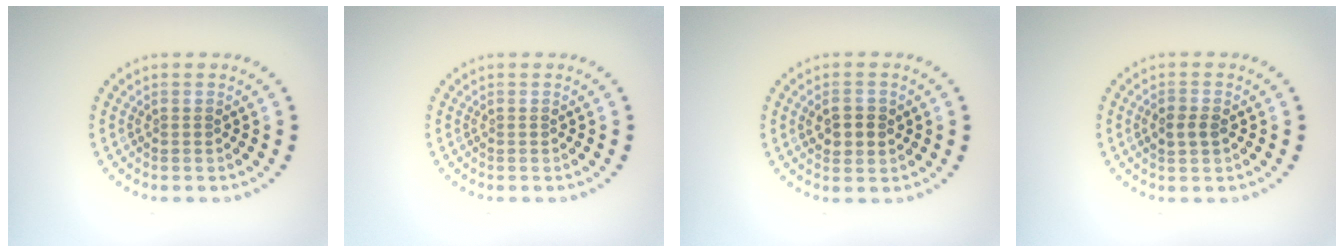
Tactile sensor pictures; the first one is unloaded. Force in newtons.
{"total": 0.0}
{"total": 2.6, "press": 2.6, "slide": 0.4}
{"total": 1.6, "press": 1.6, "slide": 0.1}